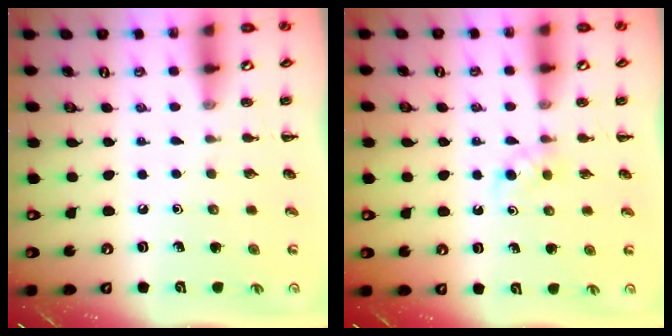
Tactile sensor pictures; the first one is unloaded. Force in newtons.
{"total": 2.9, "press": 2.6, "slide": 1.1}